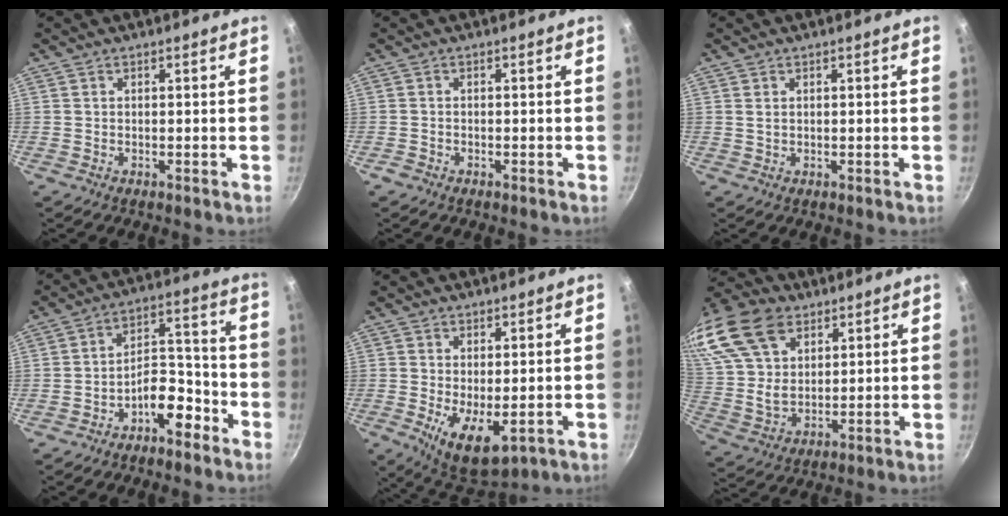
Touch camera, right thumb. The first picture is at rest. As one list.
[{"total": 0.9, "force": [-0.7, 0.6, 0.3], "torque": [-0.016, 0.007, -0.014]}, {"total": 0.8, "force": [0.3, 0.5, 0.4], "torque": [-0.008, 0.000, 0.007]}, {"total": 8.7, "force": [-5.4, 4.3, 5.3], "torque": [-0.054, 0.074, -0.082]}, {"total": 9.1, "force": [-1.1, 4.3, 8.0], "torque": [-0.117, -0.021, -0.002]}, {"total": 24.2, "force": [13.1, 15.4, 13.2], "torque": [-0.295, 0.009, 0.252]}]